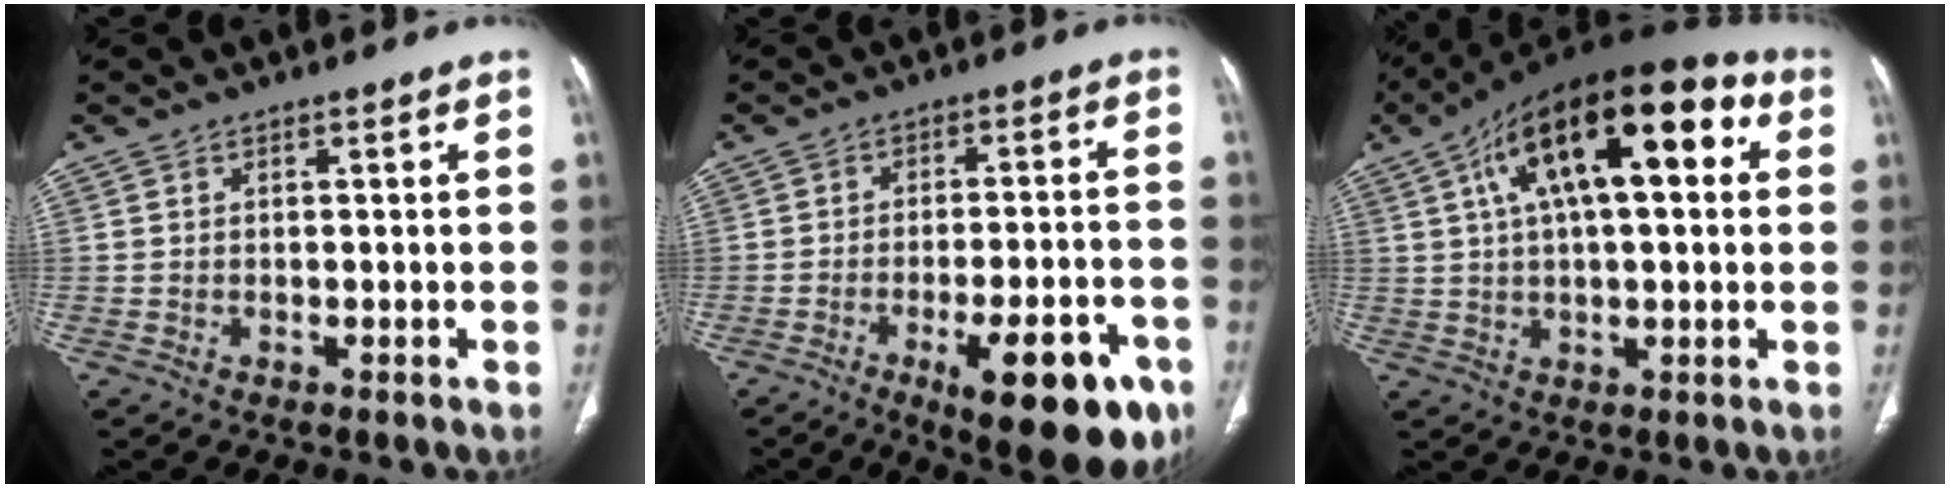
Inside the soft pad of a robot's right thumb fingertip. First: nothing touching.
{"total": 17.2, "force": [-8.4, 5.7, 13.8], "torque": [-0.141, 0.036, -0.106]}
{"total": 22.0, "force": [6.8, 9.2, 18.7], "torque": [-0.289, 0.032, 0.102]}